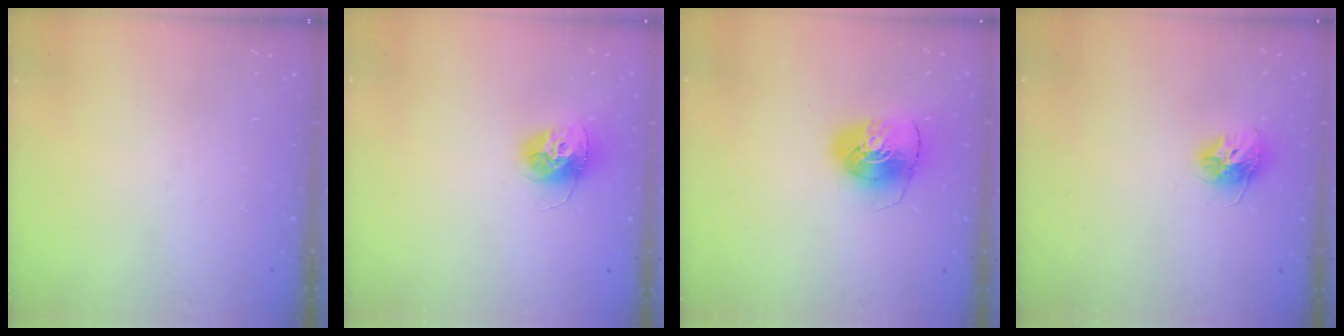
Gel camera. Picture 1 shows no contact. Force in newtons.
{"total": 12.1, "press": 12.1, "slide": 1.1}
{"total": 7.9, "press": 7.9, "slide": 0.7}
{"total": 9.8, "press": 9.8, "slide": 0.3}